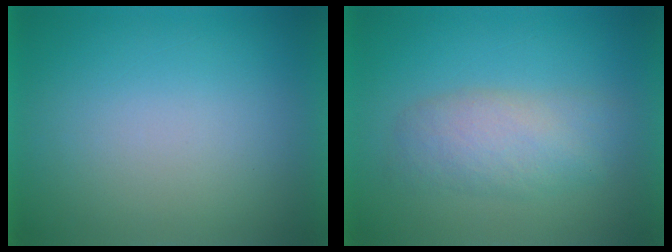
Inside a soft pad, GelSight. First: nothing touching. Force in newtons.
{"total": 4.0}